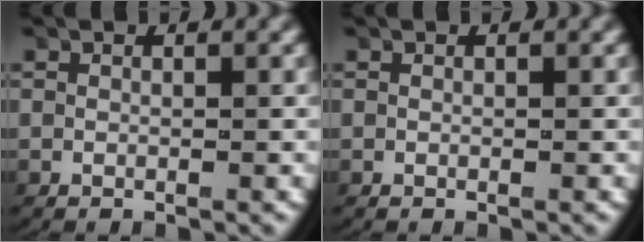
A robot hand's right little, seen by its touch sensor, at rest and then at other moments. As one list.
[{"total": 0.0}]